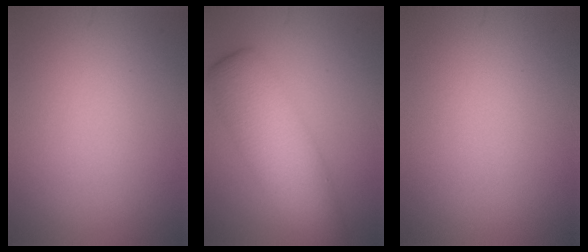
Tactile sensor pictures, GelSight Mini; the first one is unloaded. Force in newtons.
{"total": 7.7, "press": 7.7, "slide": 0.3}
{"total": 0.0}